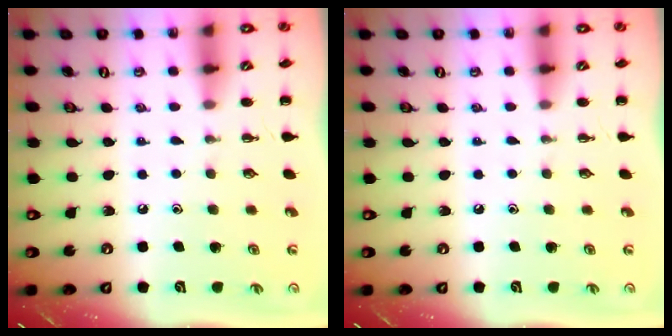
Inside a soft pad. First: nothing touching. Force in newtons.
{"total": 0.0}